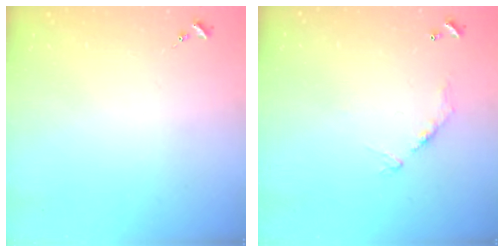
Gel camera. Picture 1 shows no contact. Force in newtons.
{"total": 9.1, "press": 9.1, "slide": 0.8}